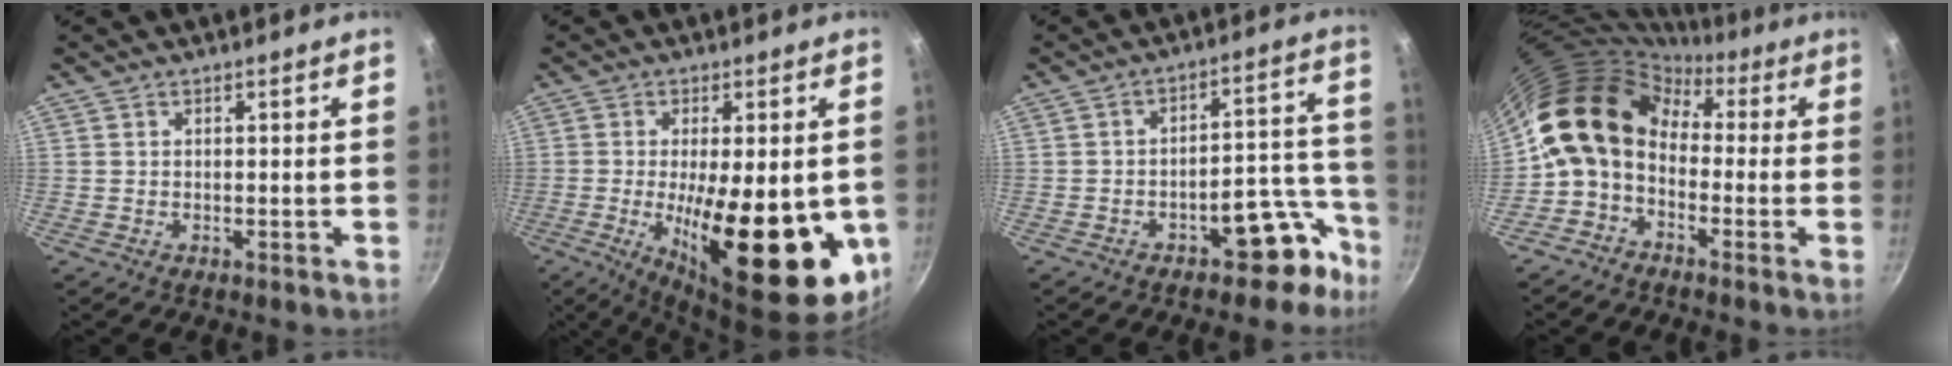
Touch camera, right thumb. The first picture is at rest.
{"total": 21.9, "force": [-3.7, 8.0, 20.0], "torque": [-0.279, -0.018, -0.043]}
{"total": 8.9, "force": [-5.9, 4.4, 5.0], "torque": [-0.002, 0.073, -0.068]}
{"total": 13.6, "force": [-0.1, 10.3, 8.9], "torque": [-0.139, 0.044, -0.028]}